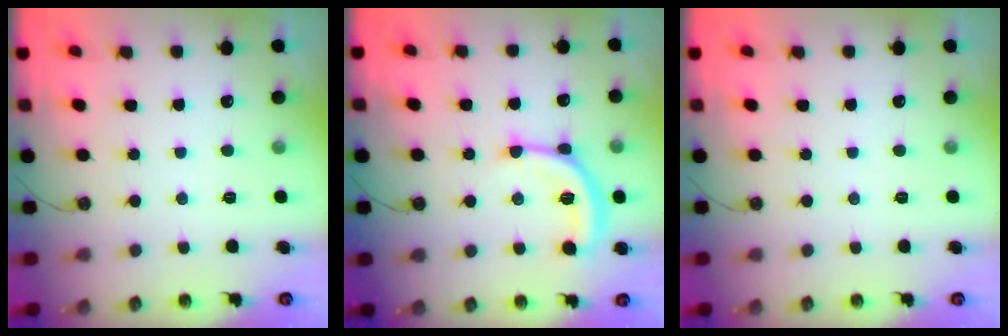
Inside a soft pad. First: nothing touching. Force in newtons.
{"total": 13.0, "press": 13.0, "slide": 0.5}
{"total": 0.0}